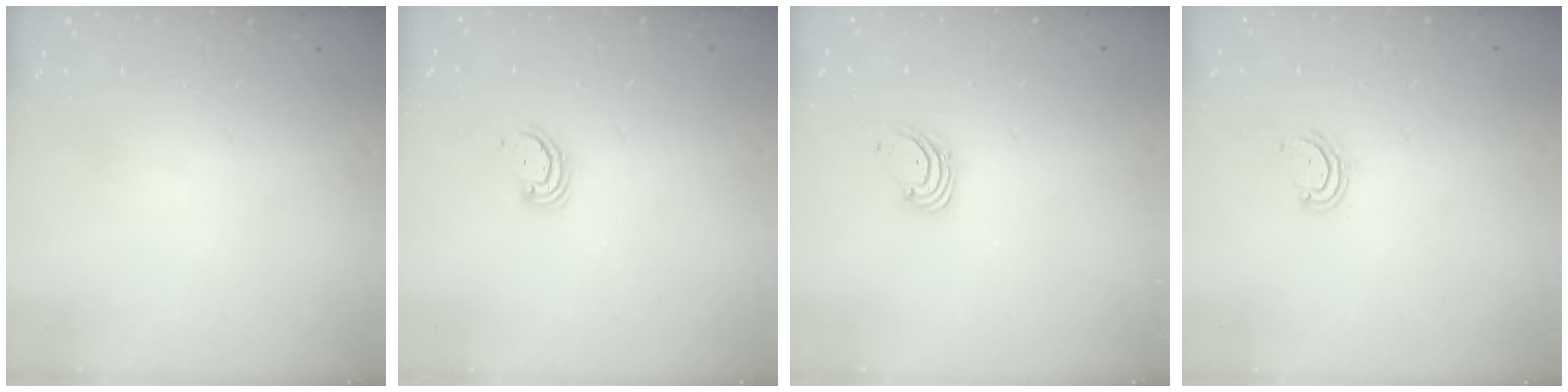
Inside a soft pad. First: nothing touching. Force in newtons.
{"total": 2.9, "press": 2.9, "slide": 0.2}
{"total": 1.6, "press": 1.6, "slide": 0.1}
{"total": 3.9, "press": 3.9, "slide": 0.4}